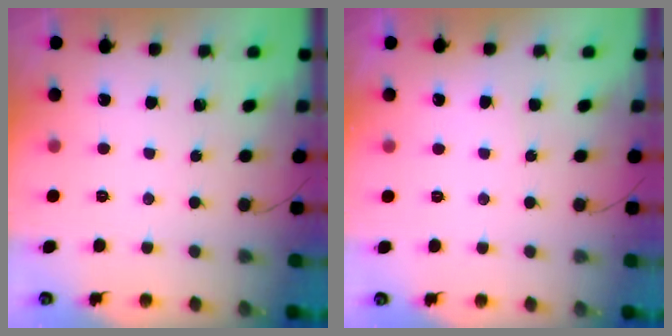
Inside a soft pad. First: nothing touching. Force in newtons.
{"total": 4.2, "press": 4.2, "slide": 0.3}